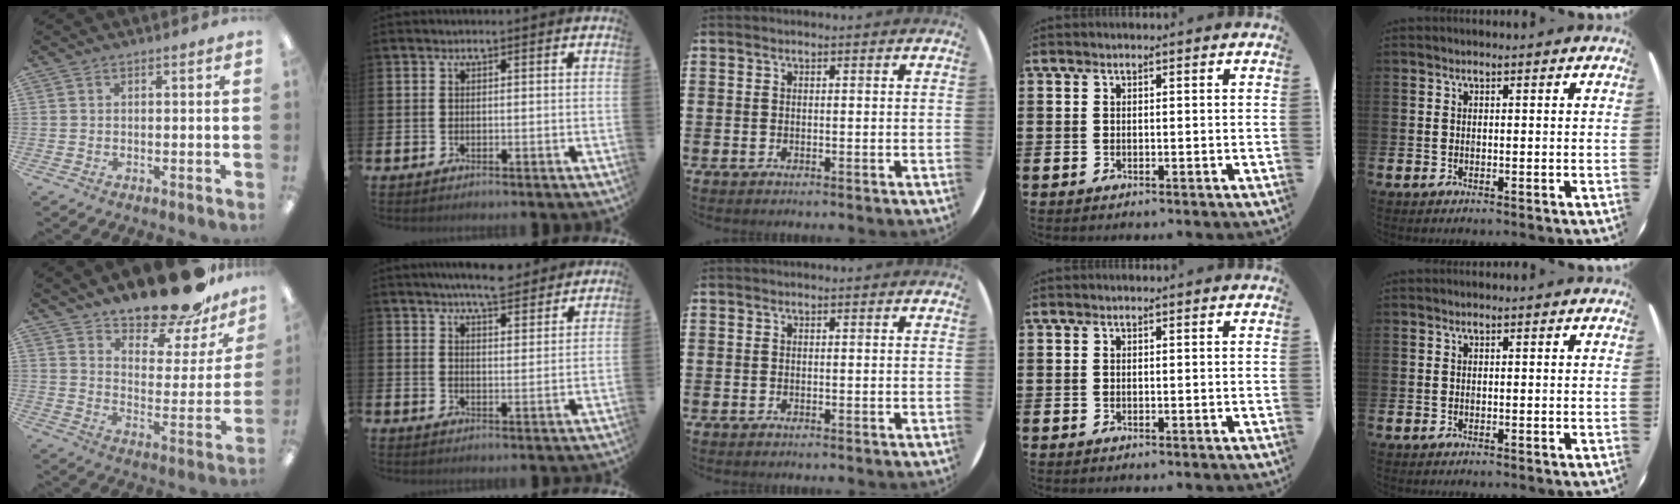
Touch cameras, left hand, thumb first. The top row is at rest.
{"thumb": {"total": 18.2, "force": [15.9, 5.4, 7.1], "torque": [-0.100, -0.122, 0.272]}, "index": {"total": 6.0, "force": [5.8, 0.6, 1.4], "torque": [-0.032, -0.024, 0.104]}}